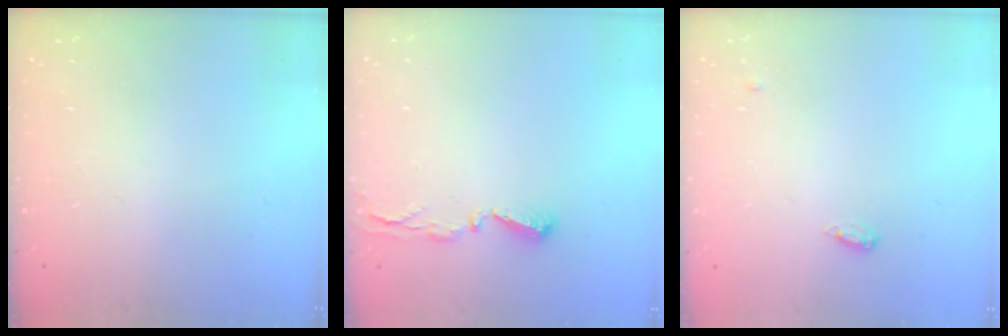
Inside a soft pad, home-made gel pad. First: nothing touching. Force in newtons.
{"total": 4.0, "press": 4.0, "slide": 0.4}
{"total": 3.6, "press": 3.5, "slide": 0.7}